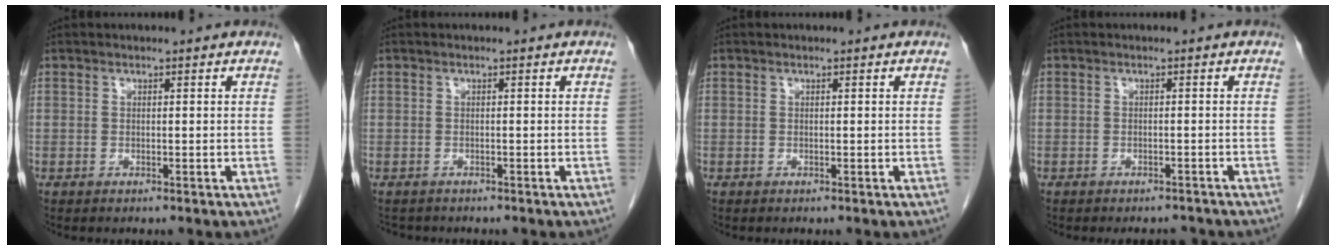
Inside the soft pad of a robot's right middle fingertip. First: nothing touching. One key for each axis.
{"total": 2.2, "fx": -2.0, "fy": 0.8, "fz": 0.4, "tx": -0.011, "ty": -0.007, "tz": -0.028}
{"total": 0.0}
{"total": 3.5, "fx": -3.3, "fy": 1.1, "fz": 0.7, "tx": -0.006, "ty": -0.004, "tz": -0.040}